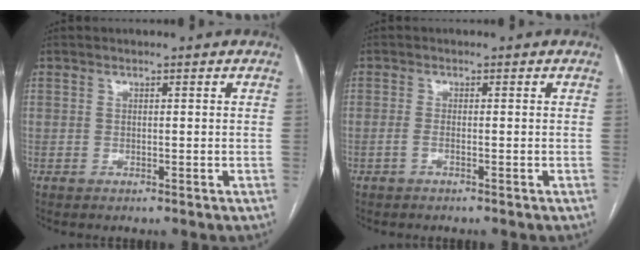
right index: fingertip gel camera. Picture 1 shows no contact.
{"total": 1.0, "force": [-0.5, -0.1, 0.8], "torque": [-0.015, 0.001, -0.013]}